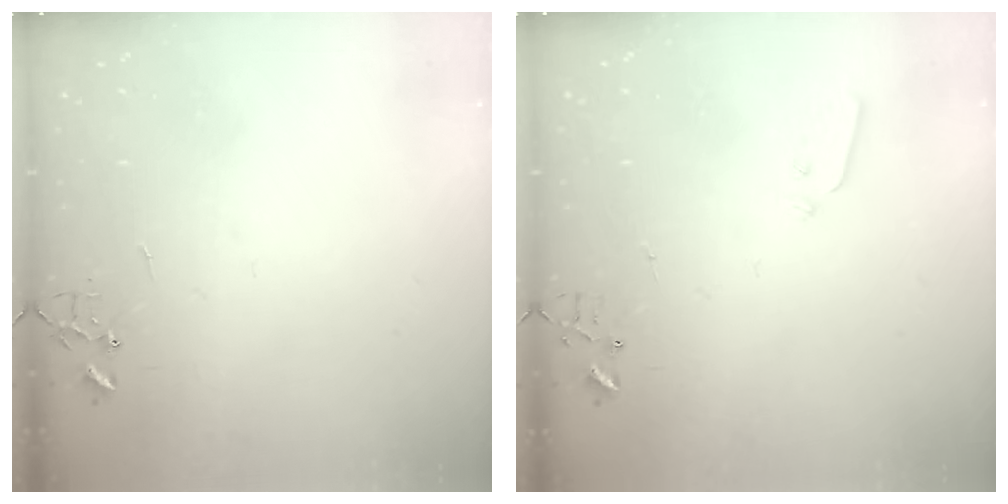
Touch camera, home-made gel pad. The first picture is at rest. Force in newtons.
{"total": 3.1, "press": 3.0, "slide": 0.7}